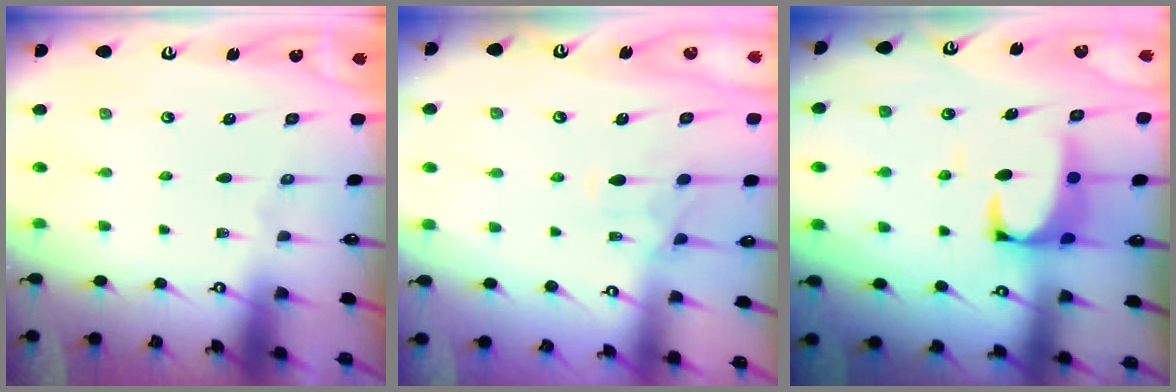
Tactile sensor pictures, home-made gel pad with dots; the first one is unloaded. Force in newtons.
{"total": 1.7, "press": 1.1, "slide": 1.2}
{"total": 3.8, "press": 3.6, "slide": 1.2}